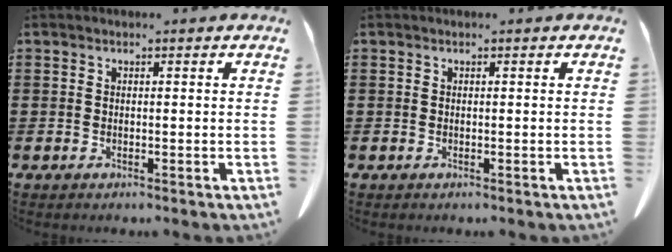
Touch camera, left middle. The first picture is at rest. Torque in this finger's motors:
{"motor_torque": [0.14, -0.15, 0.04, 0.02]}